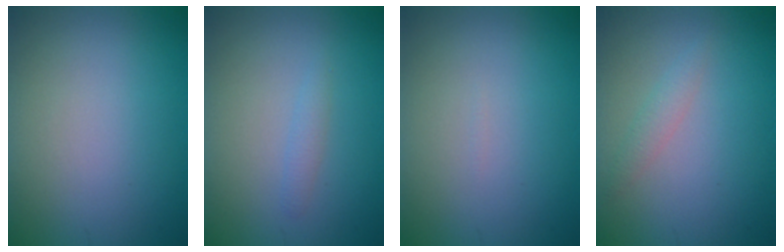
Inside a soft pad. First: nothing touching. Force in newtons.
{"total": 1.0, "press": 0.9, "slide": 0.1}
{"total": 0.0}
{"total": 1.2, "press": 1.2, "slide": 0.0}